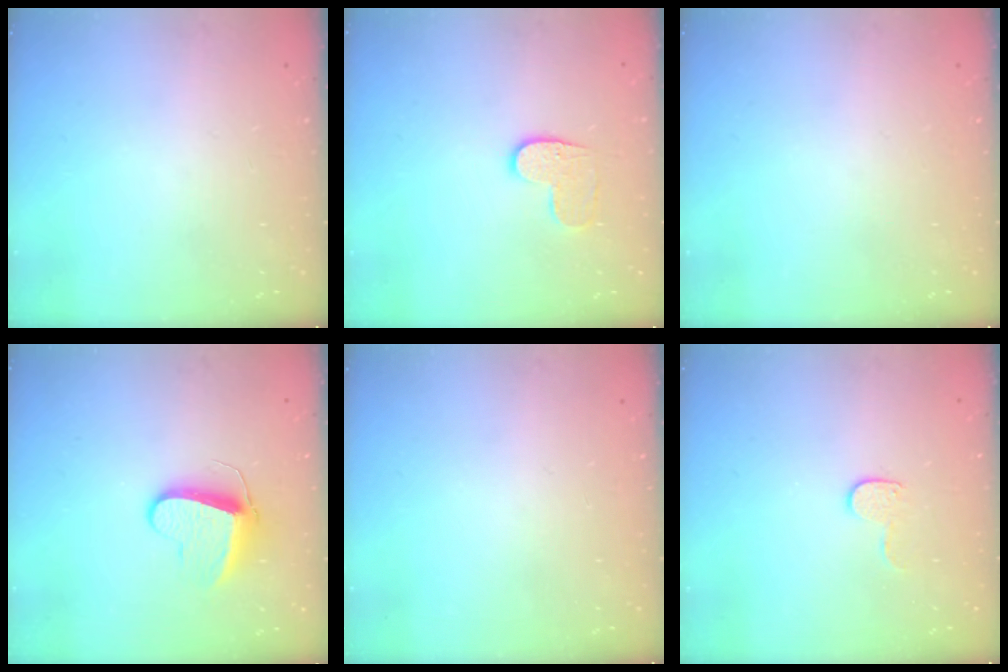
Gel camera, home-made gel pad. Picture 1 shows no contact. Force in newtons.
{"total": 7.0, "press": 7.0, "slide": 0.2}
{"total": 0.0}
{"total": 10.3, "press": 10.2, "slide": 0.9}
{"total": 0.0}
{"total": 6.7, "press": 6.7, "slide": 0.6}